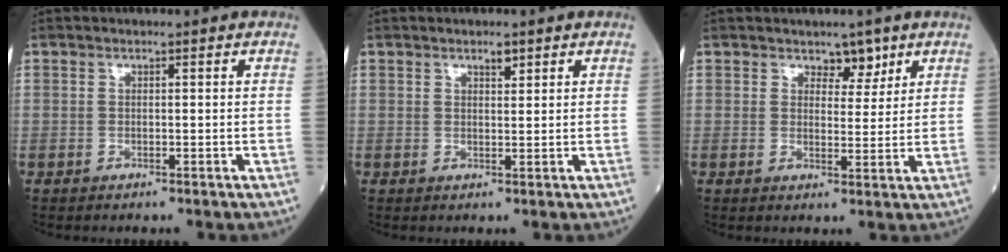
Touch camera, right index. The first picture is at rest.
{"total": 1.5, "force": [1.1, 0.5, 1.0], "torque": [-0.017, -0.001, 0.018]}
{"total": 3.3, "force": [2.3, 1.8, 1.4], "torque": [-0.011, -0.005, 0.034]}